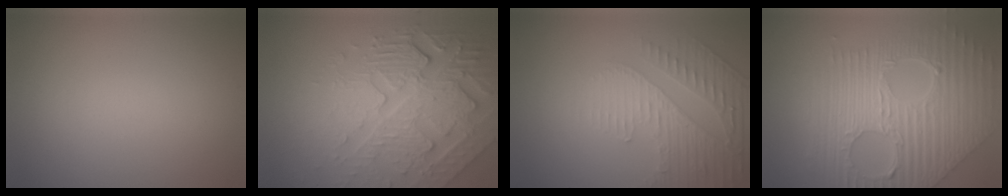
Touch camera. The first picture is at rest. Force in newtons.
{"total": 8.1, "press": 5.7, "slide": 5.8}
{"total": 4.9, "press": 3.2, "slide": 3.7}
{"total": 10.6, "press": 7.2, "slide": 7.8}